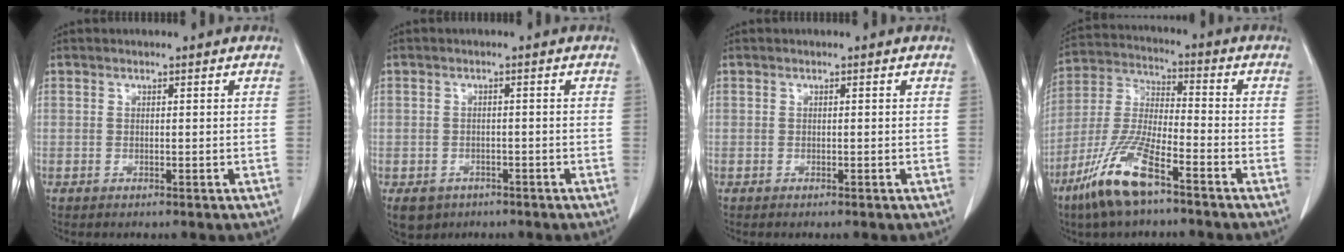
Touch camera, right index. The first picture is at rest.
{"total": 4.4, "force": [-2.7, 3.4, 0.9], "torque": [-0.013, 0.003, -0.037]}
{"total": 0.0}
{"total": 12.4, "force": [-7.8, 2.6, 9.2], "torque": [-0.205, -0.019, -0.153]}